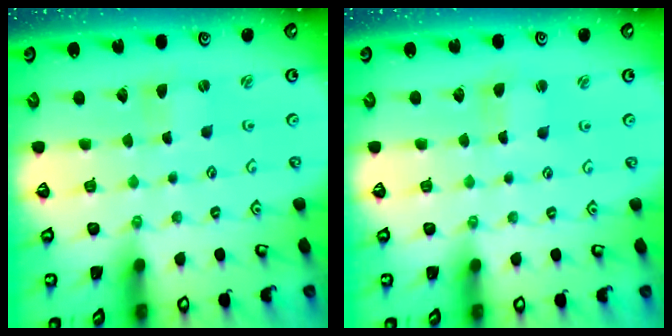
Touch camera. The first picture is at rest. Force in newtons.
{"total": 1.2, "press": 1.1, "slide": 0.3}